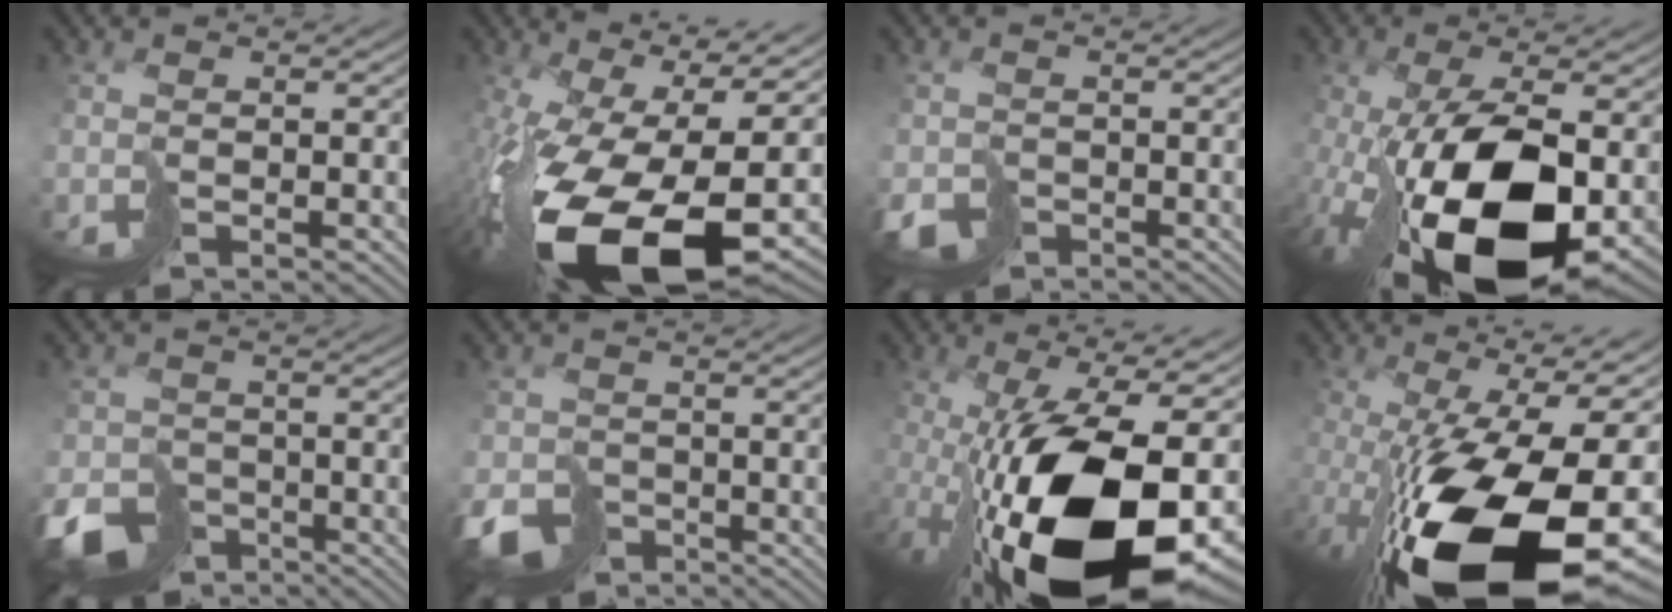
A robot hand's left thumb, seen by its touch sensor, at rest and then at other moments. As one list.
[{"total": 20.7, "force": [-6.6, 10.4, 16.6], "torque": [-0.335, -0.082, -0.073]}, {"total": 2.7, "force": [-2.1, 1.7, 0.6], "torque": [-0.008, -0.008, -0.041]}, {"total": 18.2, "force": [-5.7, 7.9, 15.4], "torque": [-0.298, -0.054, -0.070]}, {"total": 6.8, "force": [-4.7, 4.3, 2.4], "torque": [-0.045, -0.023, -0.084]}, {"total": 5.0, "force": [-3.5, 3.1, 1.8], "torque": [-0.031, -0.012, -0.067]}, {"total": 20.3, "force": [-5.7, 9.2, 17.2], "torque": [-0.302, -0.051, -0.076]}, {"total": 20.4, "force": [-6.5, 9.2, 17.1], "torque": [-0.295, -0.043, -0.092]}]